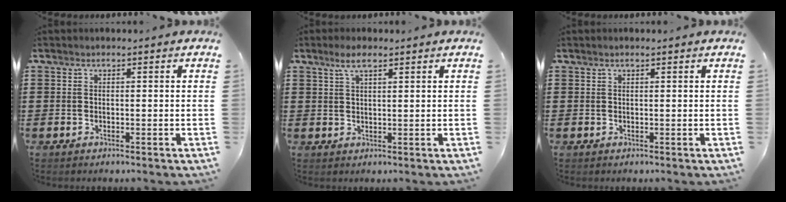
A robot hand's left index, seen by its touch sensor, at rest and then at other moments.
{"total": 3.6, "force": [2.2, 1.0, 2.7], "torque": [-0.057, 0.005, 0.039]}
{"total": 0.6, "force": [0.4, 0.0, 0.4], "torque": [-0.008, 0.000, 0.008]}